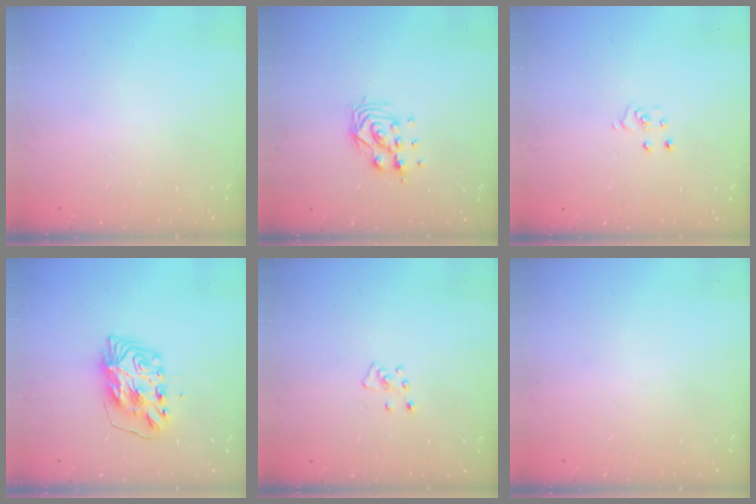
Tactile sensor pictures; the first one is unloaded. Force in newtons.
{"total": 7.8, "press": 7.8, "slide": 0.6}
{"total": 3.6, "press": 3.6, "slide": 0.2}
{"total": 9.0, "press": 8.9, "slide": 0.7}
{"total": 4.1, "press": 4.0, "slide": 0.5}
{"total": 0.0}